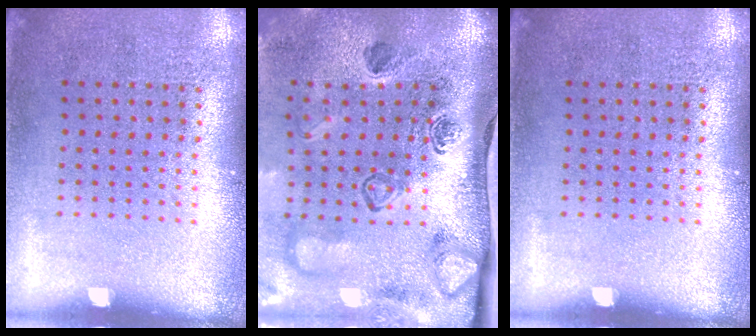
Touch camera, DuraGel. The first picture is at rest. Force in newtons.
{"total": 4.6, "press": 3.1, "slide": 3.3}
{"total": 0.0}